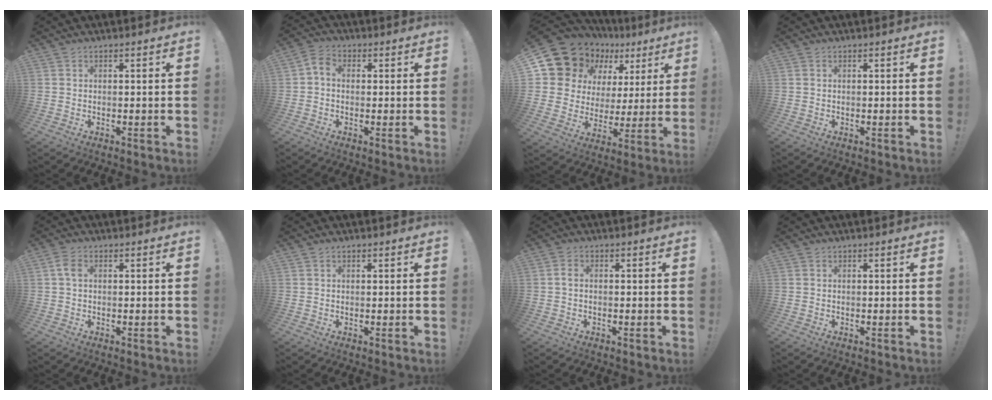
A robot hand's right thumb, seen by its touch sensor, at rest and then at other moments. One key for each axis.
{"total": 4.7, "fx": 0.3, "fy": 3.5, "fz": 3.1, "tx": -0.057, "ty": 0.013, "tz": 0.009}
{"total": 14.2, "fx": 11.0, "fy": 7.9, "fz": 4.4, "tx": -0.083, "ty": -0.084, "tz": 0.216}
{"total": 0.0}
{"total": 3.3, "fx": 0.6, "fy": 1.9, "fz": 2.6, "tx": -0.043, "ty": 0.003, "tz": 0.011}
{"total": 0.0}
{"total": 1.3, "fx": -0.3, "fy": 0.8, "fz": 1.0, "tx": -0.017, "ty": 0.007, "tz": -0.005}
{"total": 0.0}